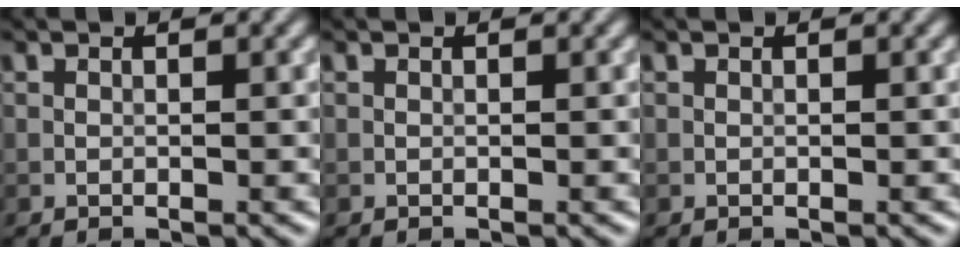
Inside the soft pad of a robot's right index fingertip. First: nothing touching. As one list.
[{"total": 0.0}, {"total": 0.0}]